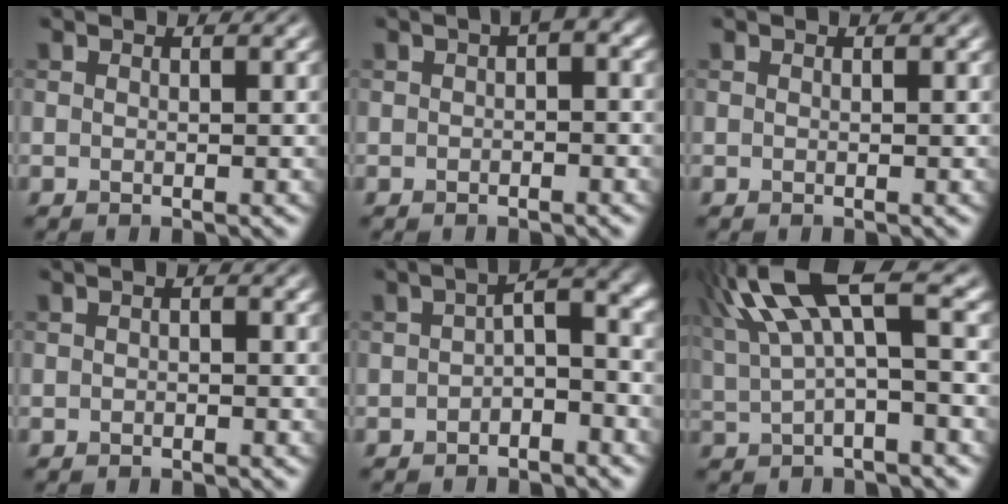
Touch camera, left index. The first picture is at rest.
{"total": 1.6, "force": [0.1, 0.6, 1.5], "torque": [-0.016, 0.011, -0.001]}
{"total": 0.0}
{"total": 0.6, "force": [-0.4, 0.2, 0.3], "torque": [-0.007, 0.003, -0.008]}
{"total": 4.0, "force": [-1.1, 1.7, 3.4], "torque": [-0.049, 0.011, -0.027]}
{"total": 8.0, "force": [3.1, 2.0, 7.1], "torque": [-0.144, 0.027, 0.055]}